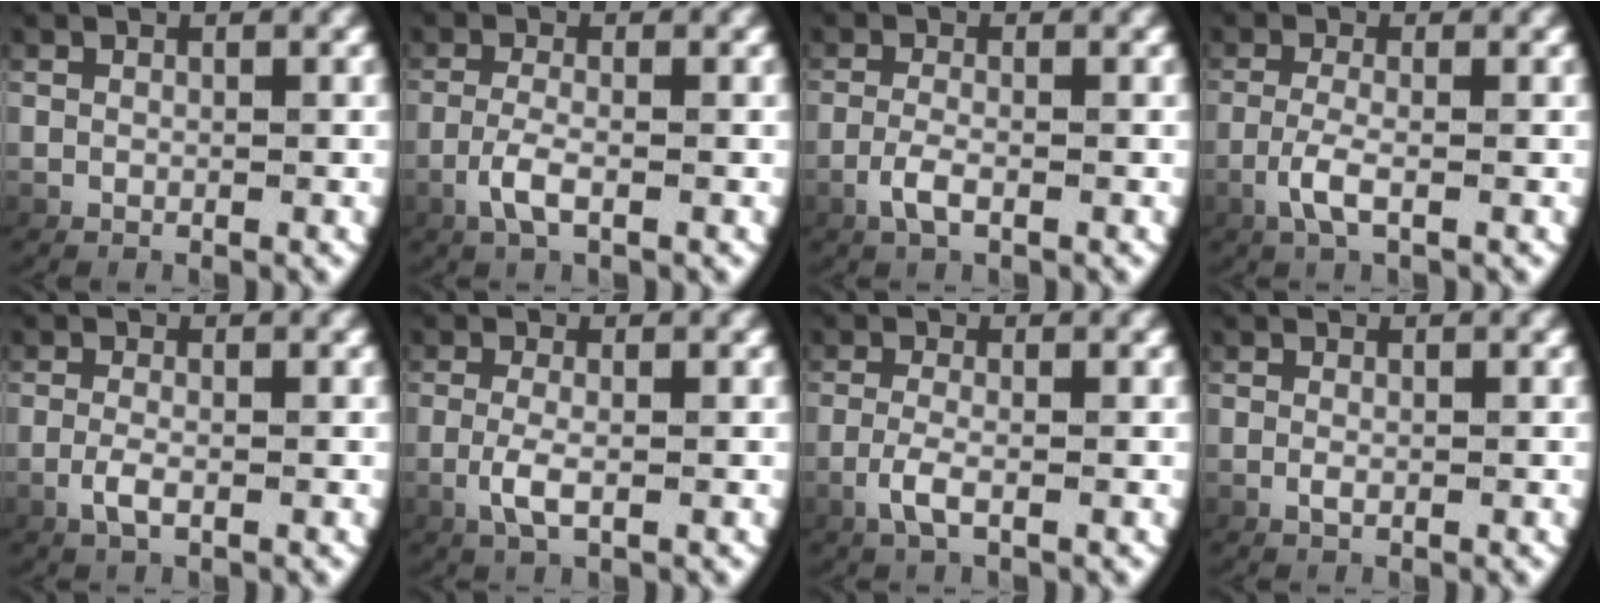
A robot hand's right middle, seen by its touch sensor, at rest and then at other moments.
{"total": 2.2, "force": [-0.9, 0.0, 1.9], "torque": [-0.053, -0.017, -0.007]}
{"total": 1.8, "force": [-0.9, 0.1, 1.5], "torque": [-0.045, -0.015, -0.009]}
{"total": 2.2, "force": [-0.8, -0.1, 2.1], "torque": [-0.057, -0.018, -0.004]}
{"total": 1.5, "force": [-0.7, 0.1, 1.3], "torque": [-0.042, -0.015, -0.003]}
{"total": 2.0, "force": [-0.5, 0.0, 2.0], "torque": [-0.057, -0.019, 0.003]}
{"total": 2.0, "force": [-0.8, -0.1, 1.8], "torque": [-0.053, -0.017, -0.005]}
{"total": 0.5, "force": [-0.3, -0.1, 0.4], "torque": [-0.022, -0.015, 0.004]}